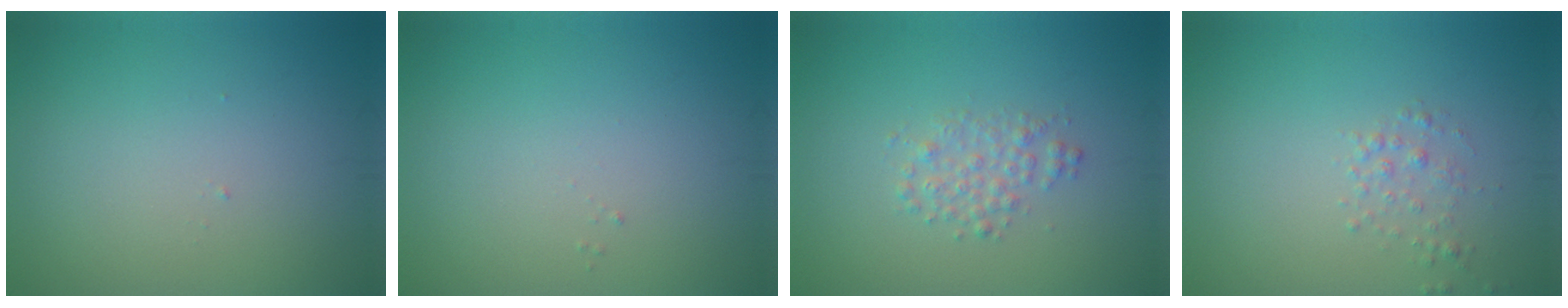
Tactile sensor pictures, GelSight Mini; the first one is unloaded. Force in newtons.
{"total": 0.0}
{"total": 2.0, "press": 2.0, "slide": 0.0}
{"total": 1.3, "press": 1.2, "slide": 0.1}